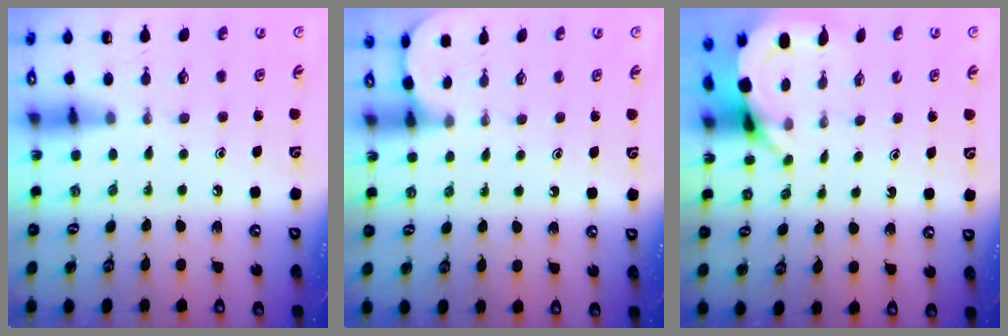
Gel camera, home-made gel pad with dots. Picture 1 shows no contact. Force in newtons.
{"total": 1.4, "press": 1.4, "slide": 0.0}
{"total": 3.9, "press": 3.9, "slide": 0.2}